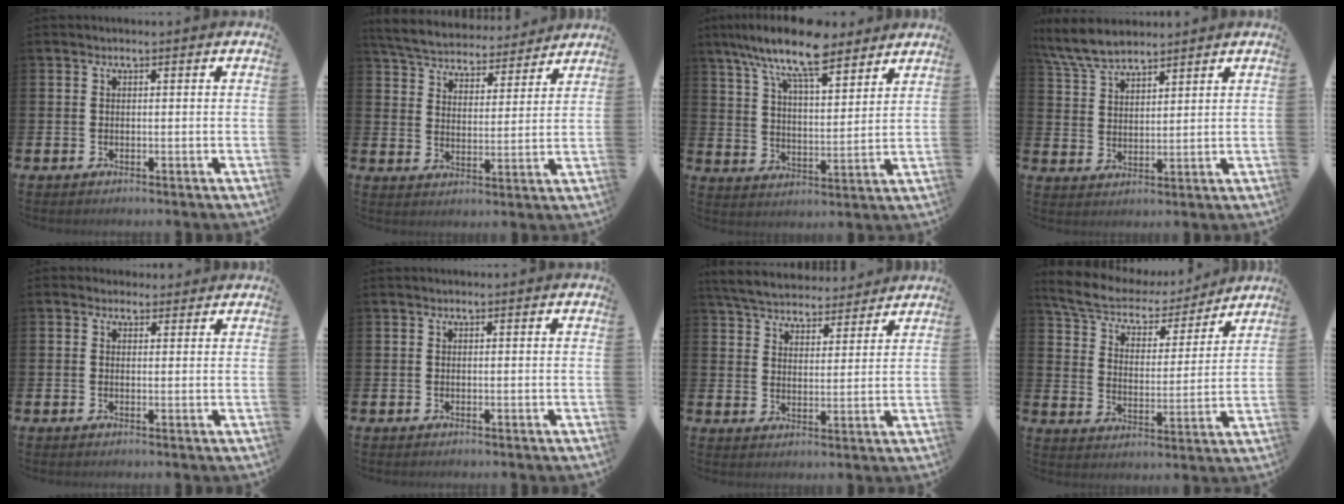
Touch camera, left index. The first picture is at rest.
{"total": 5.8, "force": [5.6, 1.3, 0.5], "torque": [-0.042, -0.040, 0.099]}
{"total": 11.2, "force": [9.4, 2.9, 5.4], "torque": [-0.116, -0.042, 0.165]}
{"total": 6.5, "force": [6.1, 1.6, 1.8], "torque": [-0.061, -0.013, 0.116]}
{"total": 1.4, "force": [1.2, 0.7, -0.1], "torque": [0.008, 0.001, 0.021]}
{"total": 0.0}
{"total": 5.8, "force": [5.6, 1.3, 0.6], "torque": [-0.041, -0.030, 0.101]}
{"total": 6.5, "force": [5.9, 2.2, 1.7], "torque": [-0.069, -0.038, 0.102]}